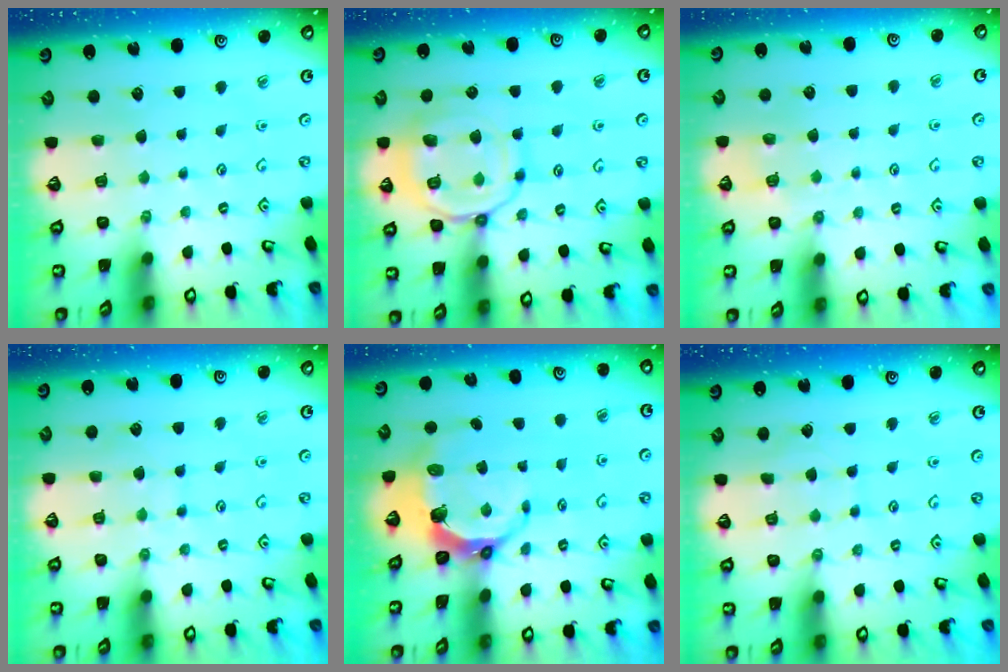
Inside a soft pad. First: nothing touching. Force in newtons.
{"total": 13.4, "press": 13.4, "slide": 1.2}
{"total": 5.1, "press": 5.1, "slide": 0.9}
{"total": 6.2, "press": 6.2, "slide": 0.3}
{"total": 8.0, "press": 6.6, "slide": 4.5}
{"total": 2.9, "press": 2.9, "slide": 0.3}